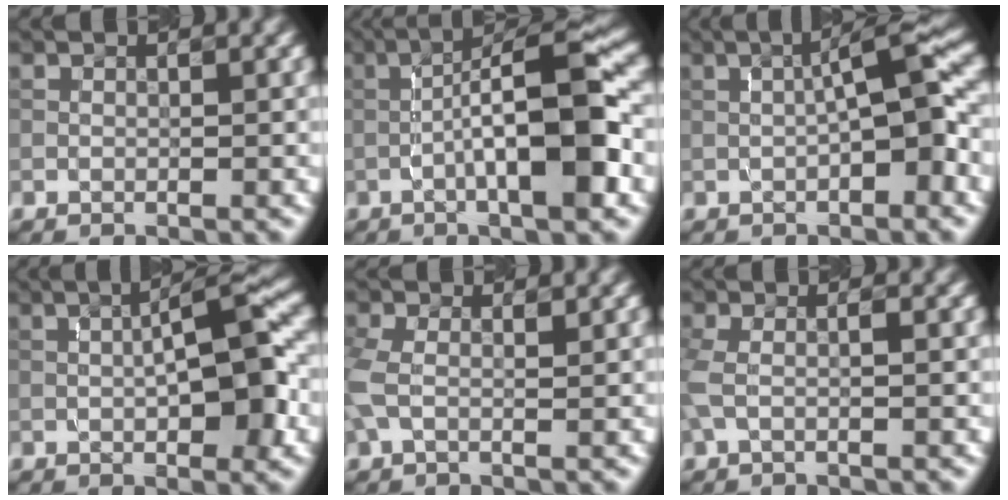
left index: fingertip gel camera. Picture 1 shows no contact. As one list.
[{"total": 9.5, "force": [-2.2, 1.8, 9.0], "torque": [-0.129, 0.025, -0.042]}, {"total": 5.9, "force": [-0.2, 1.3, 5.7], "torque": [-0.089, 0.015, -0.006]}, {"total": 7.3, "force": [0.1, 1.9, 7.1], "torque": [-0.104, 0.009, -0.002]}, {"total": 3.0, "force": [0.2, 1.6, 2.5], "torque": [-0.070, 0.001, -0.003]}, {"total": 2.3, "force": [-0.1, 0.8, 2.1], "torque": [-0.056, -0.003, -0.008]}]